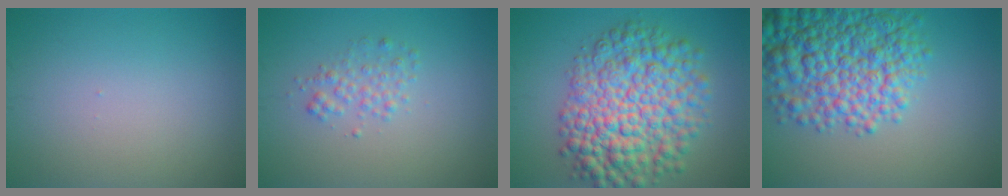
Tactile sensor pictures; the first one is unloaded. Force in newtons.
{"total": 1.7, "press": 1.7, "slide": 0.0}
{"total": 10.5, "press": 10.5, "slide": 0.2}
{"total": 10.2, "press": 10.2, "slide": 0.4}